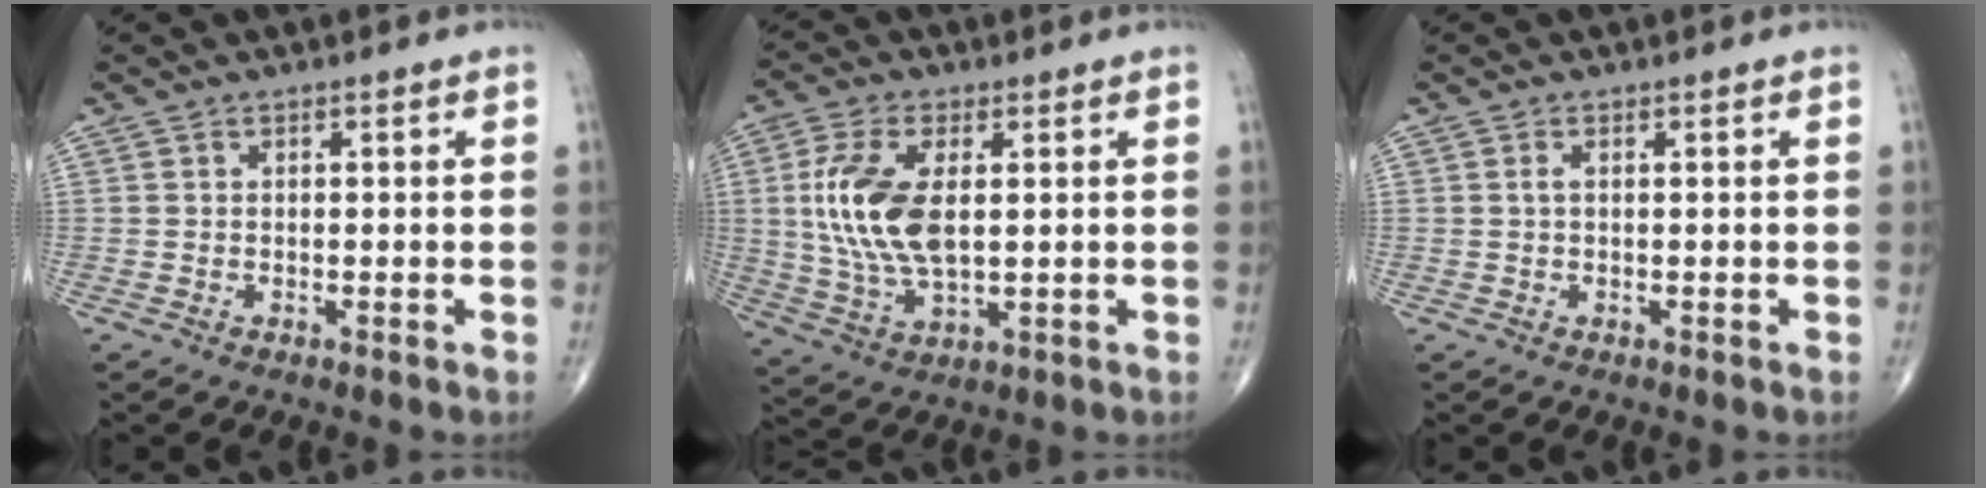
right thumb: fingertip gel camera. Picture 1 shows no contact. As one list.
[{"total": 13.6, "force": [1.7, 6.8, 11.6], "torque": [-0.245, -0.006, 0.037]}, {"total": 0.8, "force": [0.1, 0.4, 0.7], "torque": [-0.017, 0.000, 0.001]}]